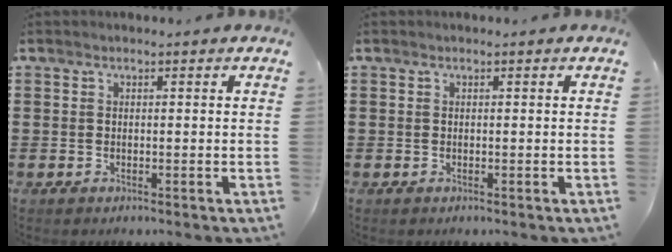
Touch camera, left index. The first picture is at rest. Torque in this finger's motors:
{"motor_torque": [0.00, 0.00, 0.00, -0.01]}